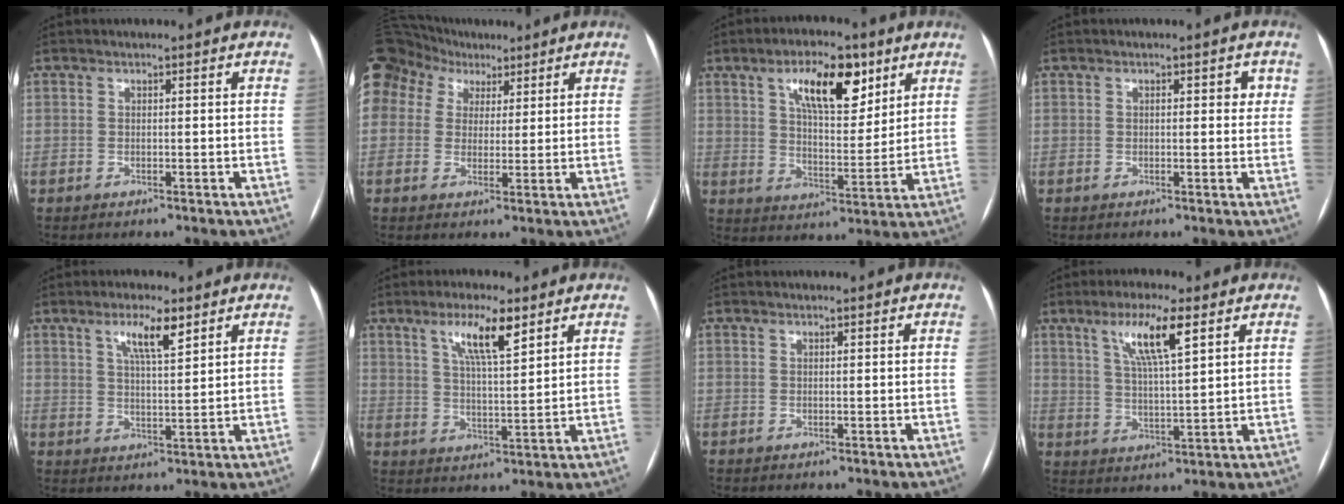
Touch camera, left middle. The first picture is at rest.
{"total": 20.9, "force": [10.6, 16.1, 7.9], "torque": [-0.270, 0.098, 0.208]}
{"total": 11.5, "force": [6.2, 4.2, 8.7], "torque": [-0.144, 0.012, 0.105]}
{"total": 2.8, "force": [1.0, 1.4, 2.2], "torque": [-0.025, 0.008, 0.008]}
{"total": 6.0, "force": [3.5, 1.0, 4.8], "torque": [-0.088, 0.003, 0.060]}
{"total": 7.8, "force": [4.5, 1.2, 6.3], "torque": [-0.116, 0.002, 0.079]}
{"total": 0.0}
{"total": 8.7, "force": [4.4, 1.0, 7.4], "torque": [-0.140, 0.003, 0.080]}